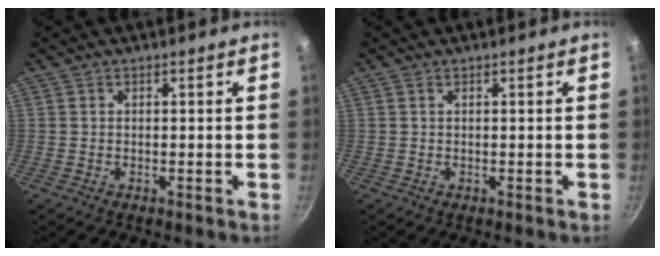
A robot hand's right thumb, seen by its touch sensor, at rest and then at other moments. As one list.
[{"total": 0.0}]